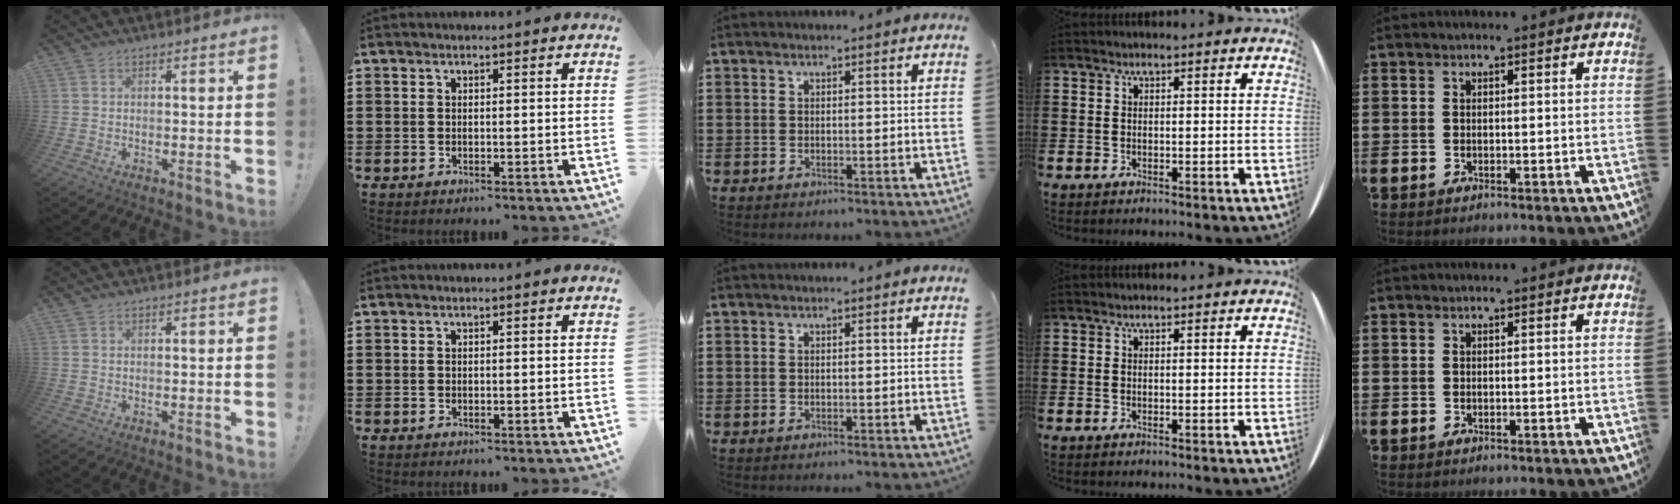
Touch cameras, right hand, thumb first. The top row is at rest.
{}